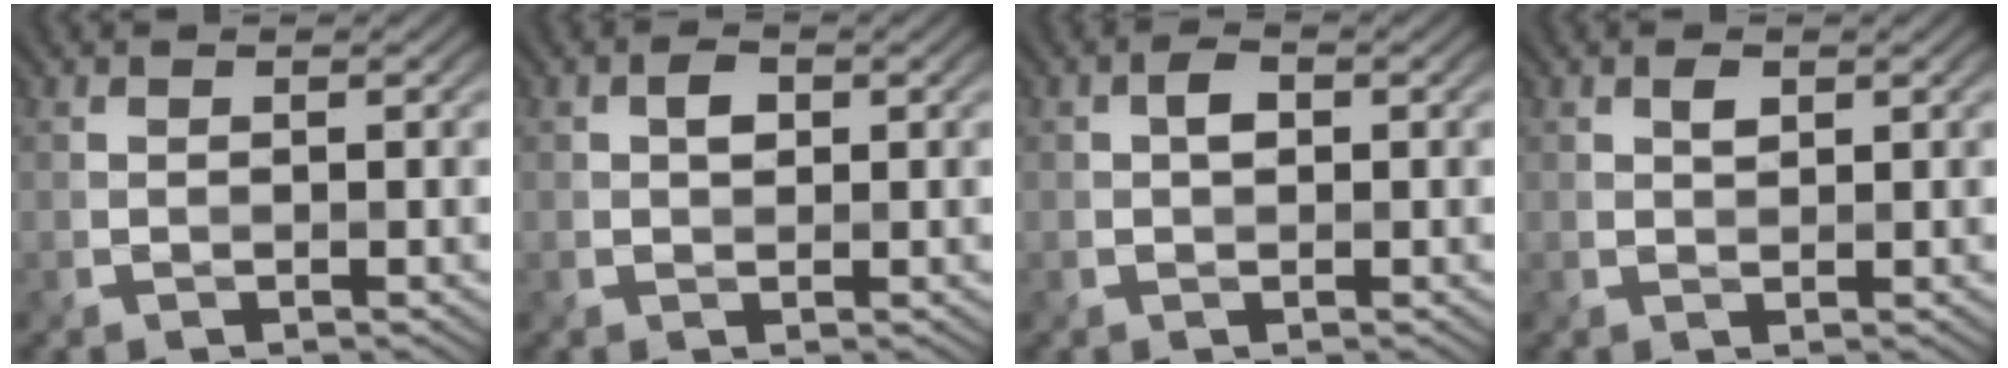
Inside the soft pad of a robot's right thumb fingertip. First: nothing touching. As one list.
[{"total": 1.6, "force": [0.4, 1.2, 1.0], "torque": [-0.018, 0.001, 0.005]}, {"total": 1.8, "force": [0.2, 1.2, 1.3], "torque": [-0.023, 0.001, 0.002]}, {"total": 1.1, "force": [0.6, 0.6, 0.6], "torque": [-0.013, -0.001, 0.013]}]